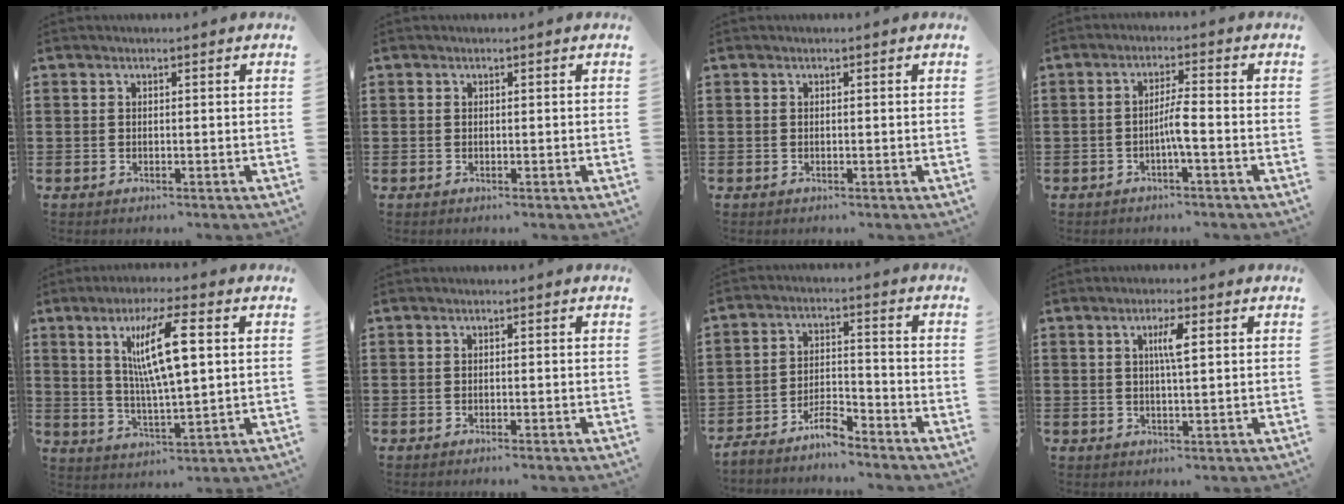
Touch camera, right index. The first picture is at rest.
{"total": 0.0}
{"total": 0.0}
{"total": 3.4, "force": [-1.4, 0.1, 3.1], "torque": [-0.065, -0.003, -0.030]}
{"total": 10.4, "force": [3.1, 2.0, 9.8], "torque": [-0.187, 0.005, 0.048]}
{"total": 0.6, "force": [-0.4, -0.1, 0.4], "torque": [-0.006, -0.002, -0.008]}
{"total": 4.8, "force": [-4.4, 0.7, 1.8], "torque": [-0.040, 0.008, -0.087]}
{"total": 3.6, "force": [0.9, 0.5, 3.4], "torque": [-0.070, 0.006, 0.012]}